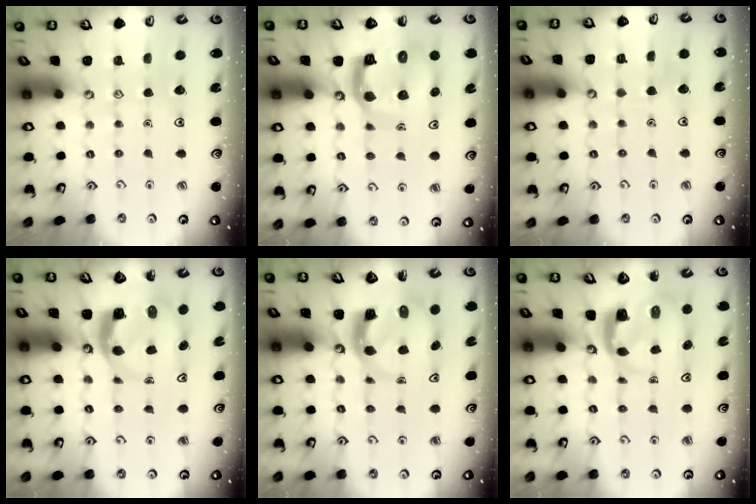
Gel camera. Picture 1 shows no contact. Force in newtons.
{"total": 12.5, "press": 12.4, "slide": 1.5}
{"total": 2.7, "press": 2.7, "slide": 0.2}
{"total": 5.1, "press": 5.1, "slide": 0.7}
{"total": 3.9, "press": 3.8, "slide": 0.6}
{"total": 3.9, "press": 3.9, "slide": 0.5}